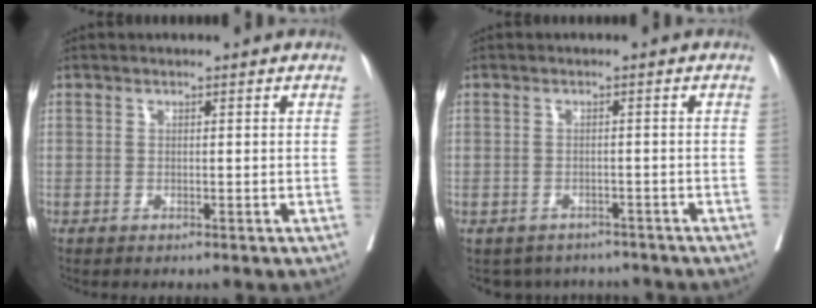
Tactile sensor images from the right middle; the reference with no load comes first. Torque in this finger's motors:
{"motor_torque": [-0.04, -0.08, 0.00, 0.00]}